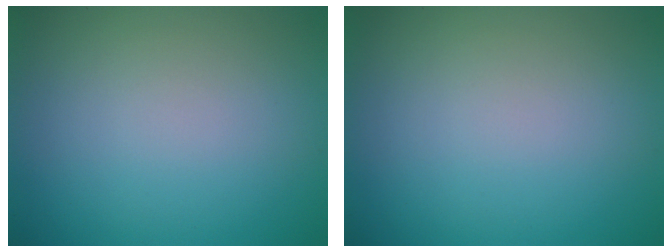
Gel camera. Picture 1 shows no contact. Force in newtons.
{"total": 0.0}